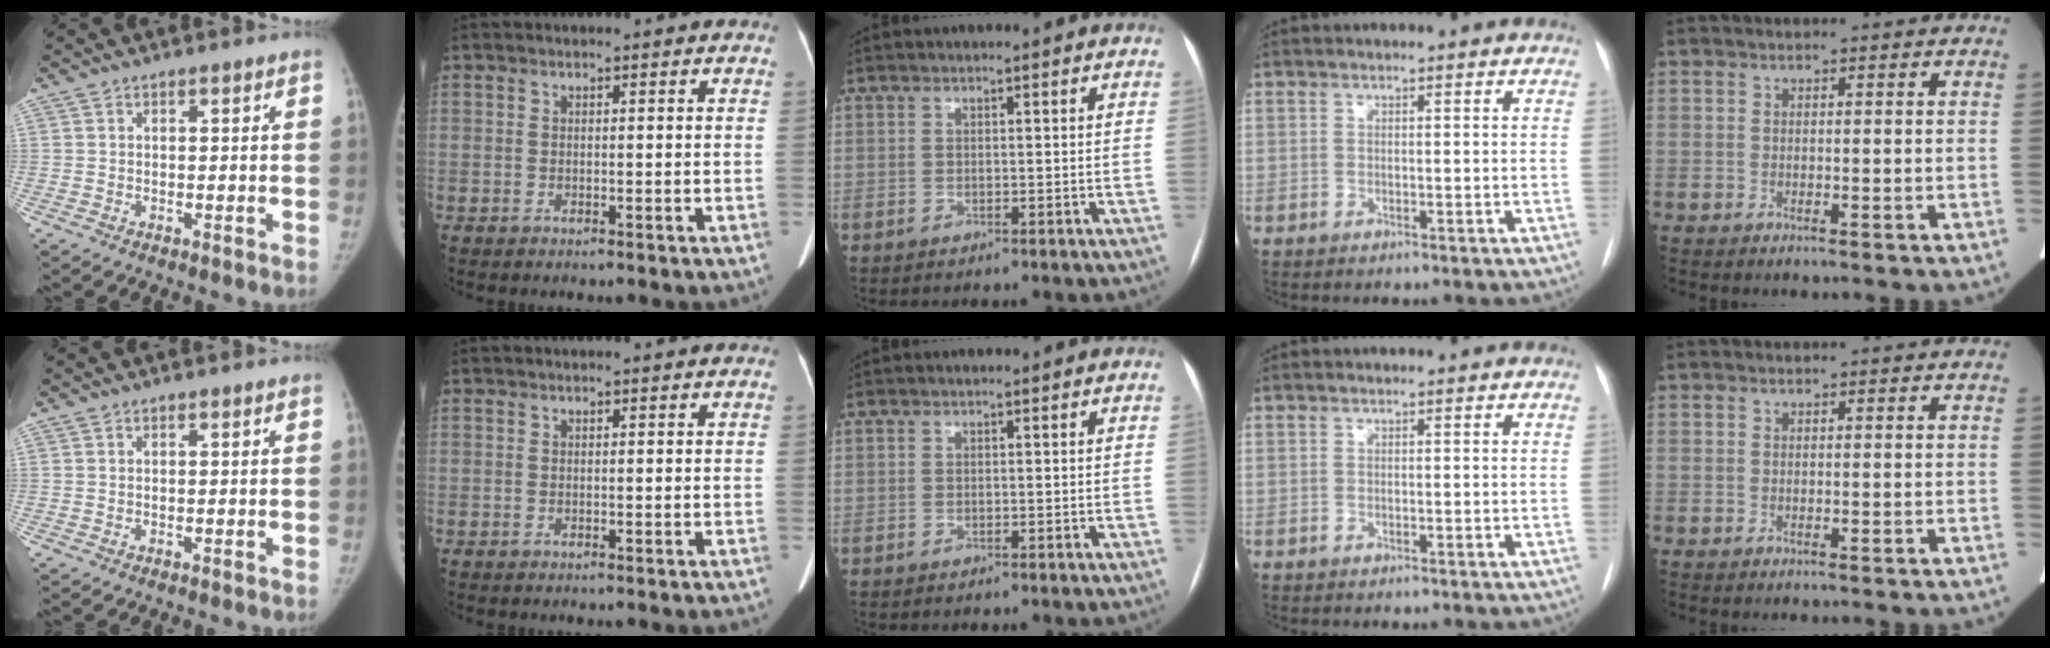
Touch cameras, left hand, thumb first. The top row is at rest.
{}